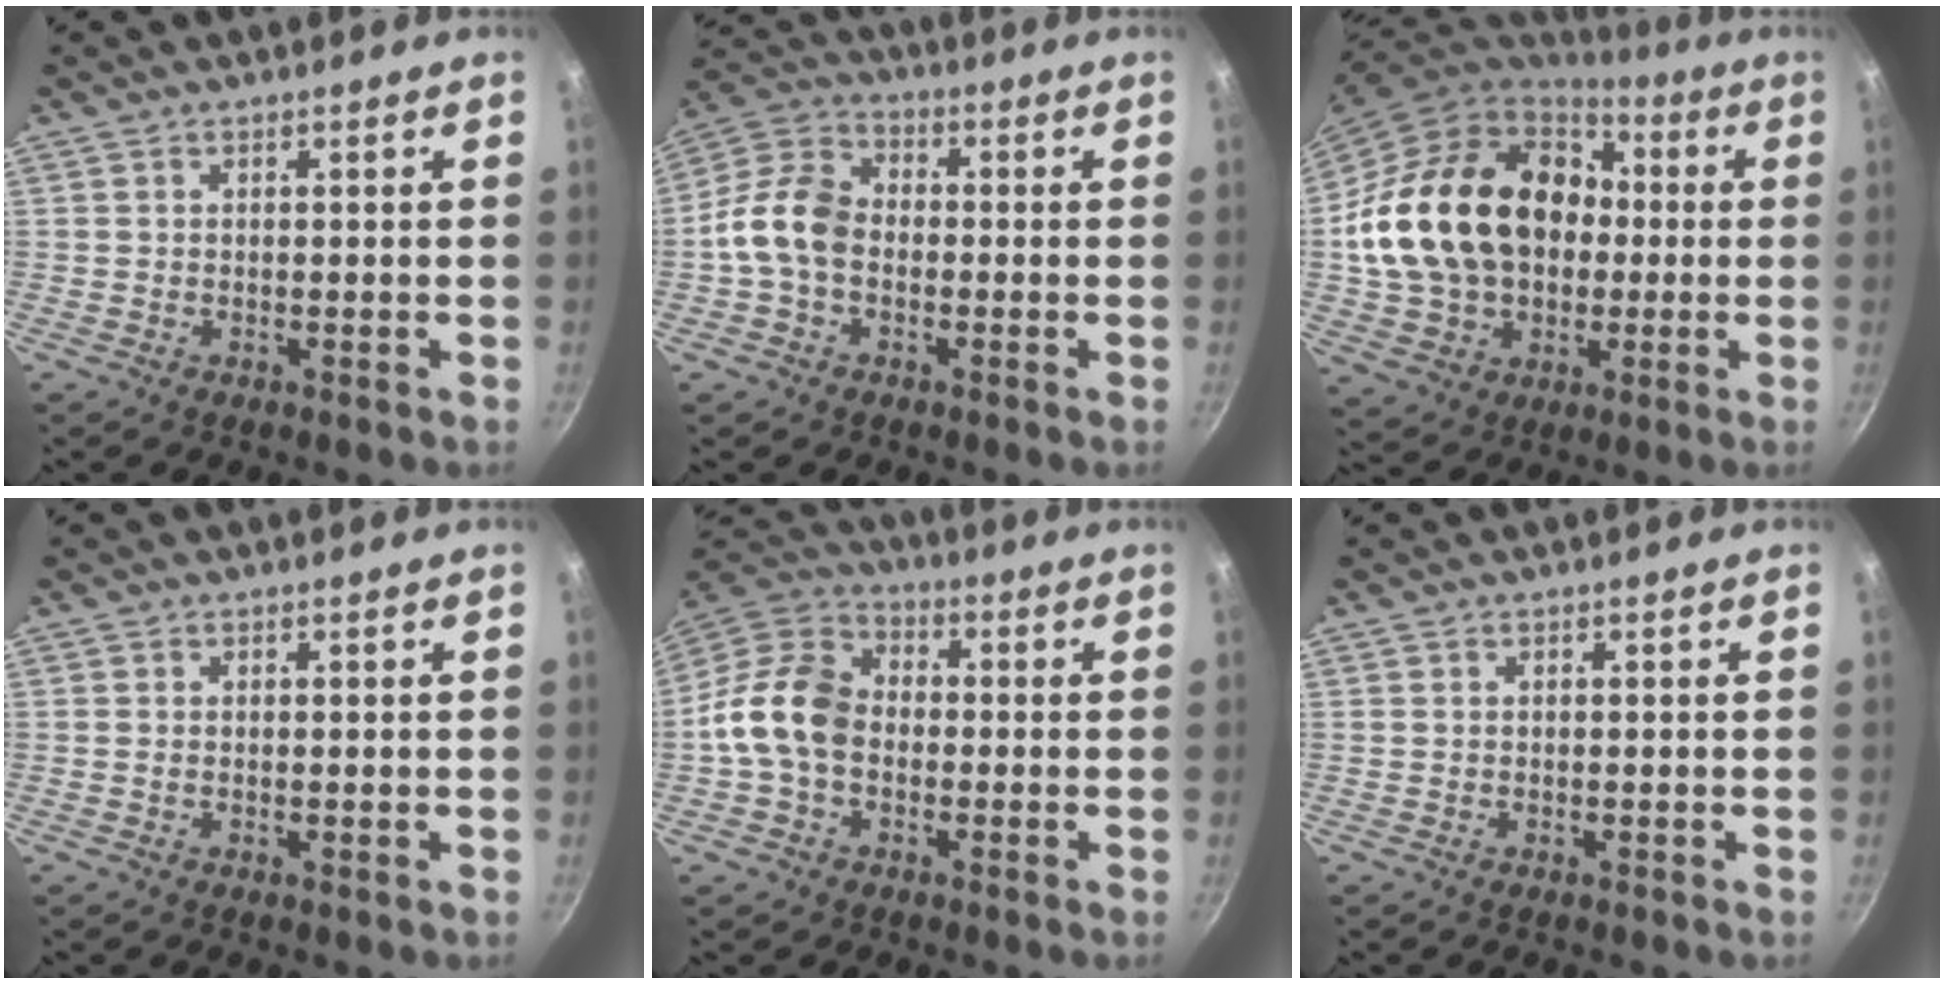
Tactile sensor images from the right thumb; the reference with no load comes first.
{"total": 10.3, "force": [-1.7, 7.5, 6.9], "torque": [-0.113, 0.032, -0.053]}
{"total": 25.5, "force": [1.3, 19.2, 16.7], "torque": [-0.282, 0.043, 0.038]}
{"total": 0.0}
{"total": 12.4, "force": [-1.6, 9.1, 8.2], "torque": [-0.129, 0.034, -0.052]}
{"total": 0.0}